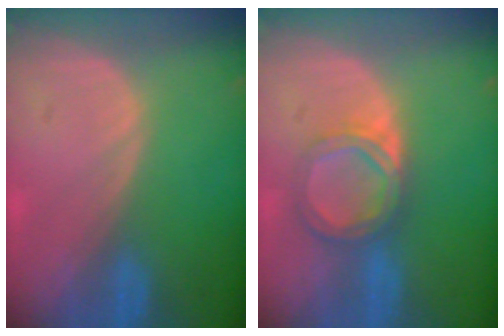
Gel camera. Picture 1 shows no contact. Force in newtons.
{"total": 5.5, "press": 5.2, "slide": 1.9}